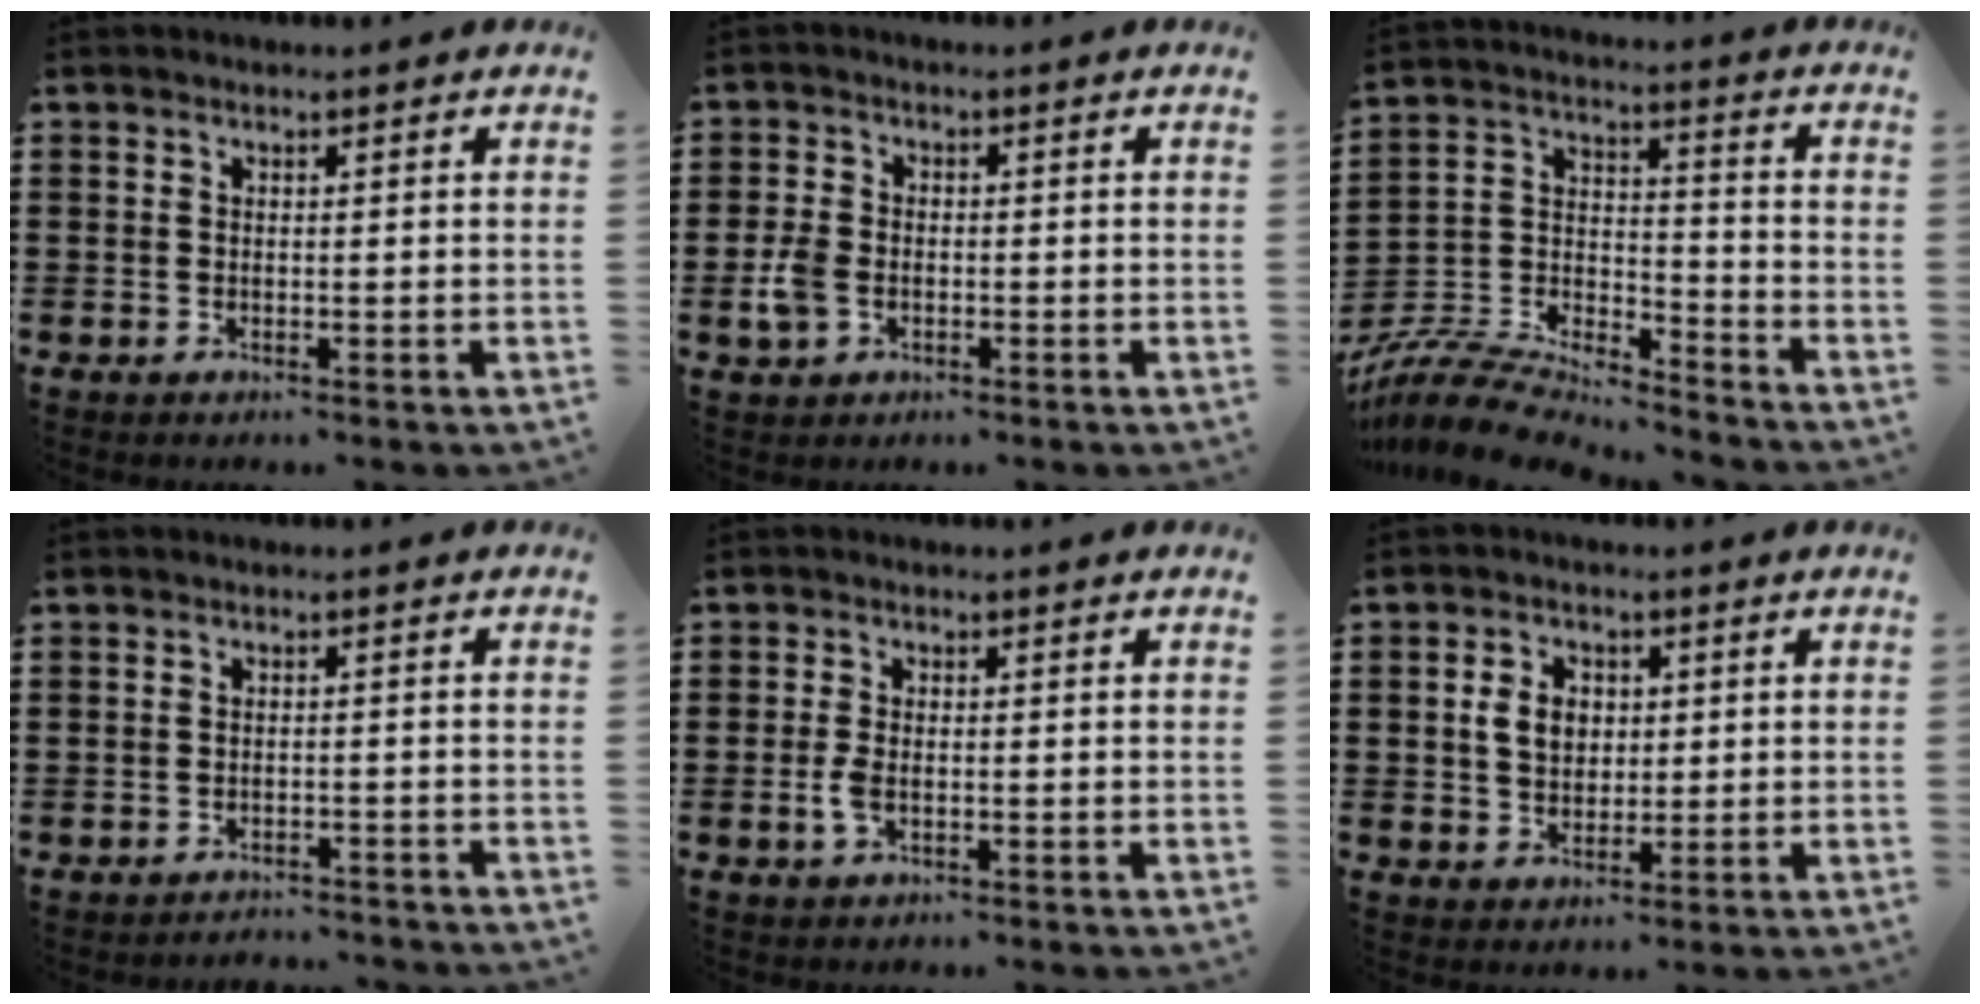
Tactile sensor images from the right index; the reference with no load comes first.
{"total": 3.9, "force": [-1.2, 2.7, 2.5], "torque": [-0.067, -0.003, -0.026]}
{"total": 8.1, "force": [-7.7, 1.7, 1.8], "torque": [-0.051, 0.005, -0.157]}
{"total": 2.0, "force": [-2.0, 0.1, -0.1], "torque": [-0.005, 0.000, -0.044]}
{"total": 2.7, "force": [-0.7, 1.3, 2.2], "torque": [-0.056, -0.005, -0.016]}
{"total": 4.6, "force": [0.6, 3.5, 3.0], "torque": [-0.069, 0.007, 0.004]}